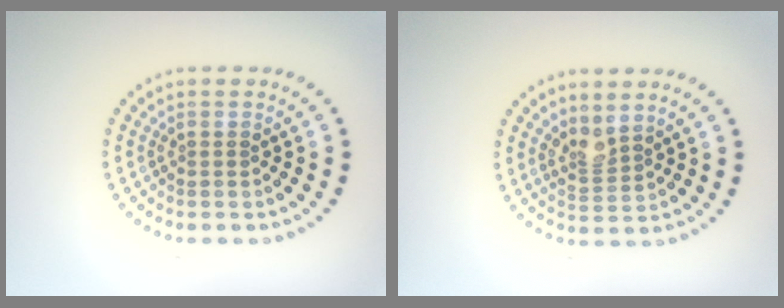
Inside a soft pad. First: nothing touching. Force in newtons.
{"total": 2.1, "press": 1.5, "slide": 1.4}